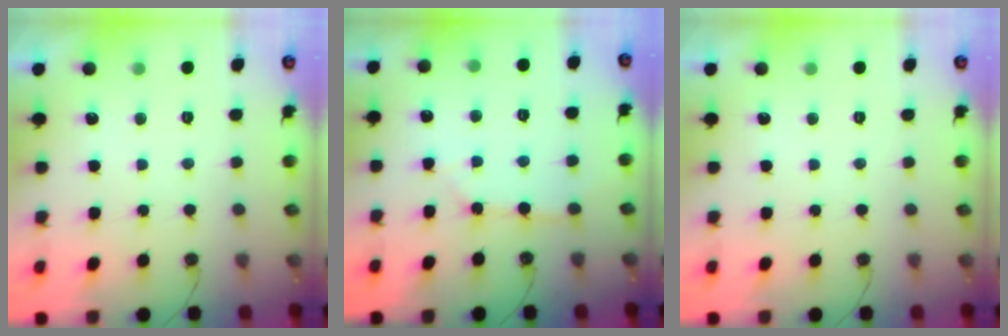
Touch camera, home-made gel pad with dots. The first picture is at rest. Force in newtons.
{"total": 2.9, "press": 2.8, "slide": 0.4}
{"total": 0.0}